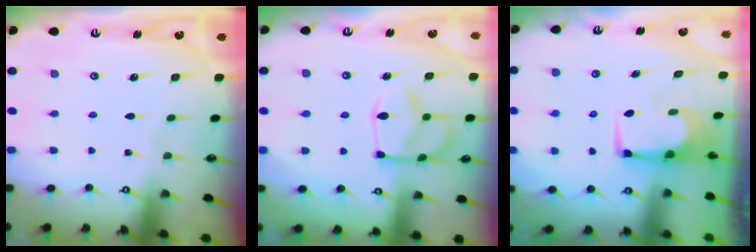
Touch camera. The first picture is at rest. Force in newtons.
{"total": 11.4, "press": 11.3, "slide": 1.1}
{"total": 2.5, "press": 2.5, "slide": 0.1}